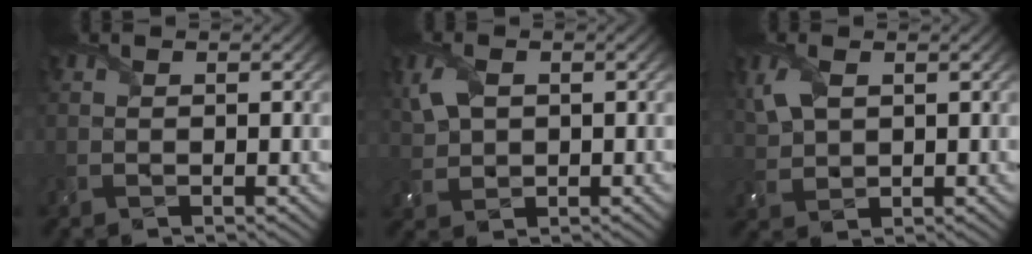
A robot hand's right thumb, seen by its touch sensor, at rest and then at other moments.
{"total": 4.5, "force": [1.4, 2.8, 3.2], "torque": [-0.085, 0.004, 0.026]}
{"total": 4.9, "force": [1.9, 2.8, 3.5], "torque": [-0.099, 0.006, 0.040]}